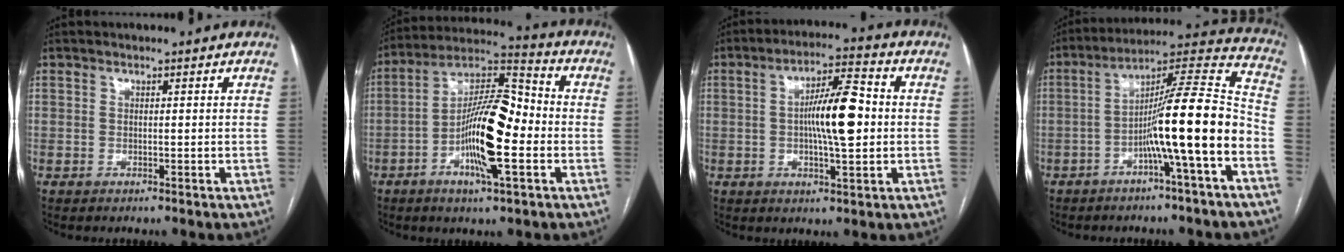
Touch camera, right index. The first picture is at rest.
{"total": 15.1, "force": [-3.5, 3.3, 14.3], "torque": [-0.259, 0.012, -0.063]}
{"total": 10.5, "force": [0.2, 2.2, 10.3], "torque": [-0.178, 0.015, -0.001]}
{"total": 15.1, "force": [-4.9, -0.5, 14.3], "torque": [-0.221, 0.023, -0.085]}